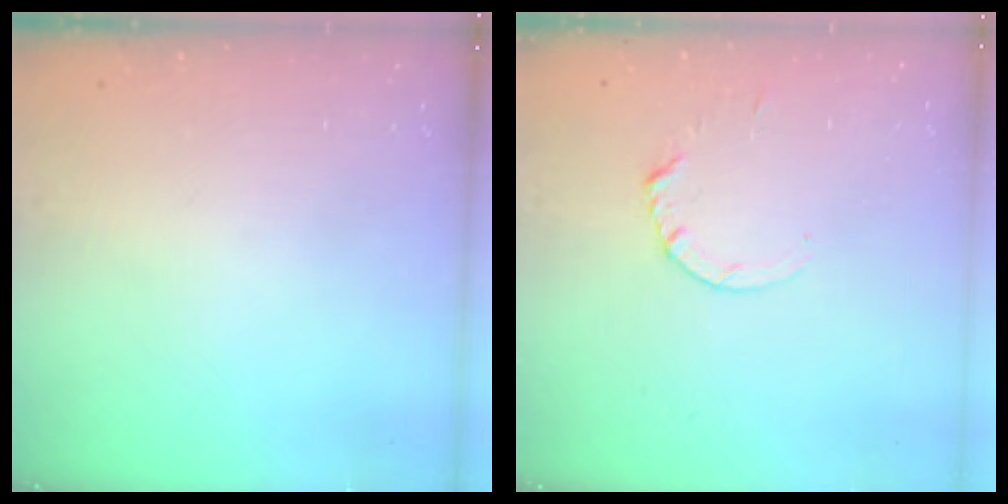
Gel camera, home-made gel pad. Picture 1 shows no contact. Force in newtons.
{"total": 1.8, "press": 1.7, "slide": 0.2}